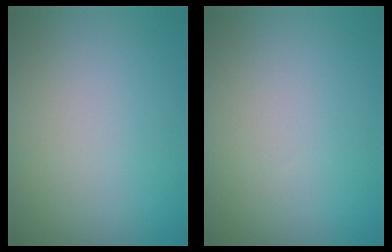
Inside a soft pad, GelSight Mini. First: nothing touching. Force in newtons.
{"total": 0.0}